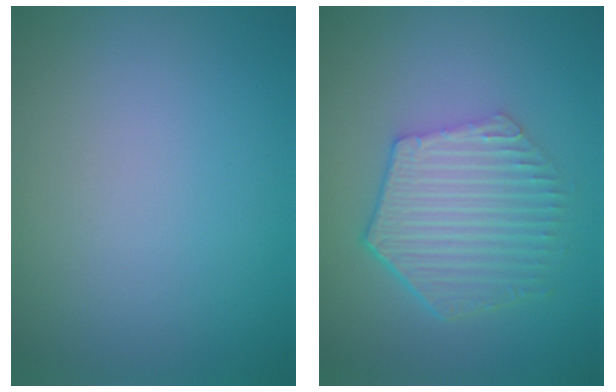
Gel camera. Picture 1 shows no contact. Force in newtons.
{"total": 5.4, "press": 4.1, "slide": 3.6}